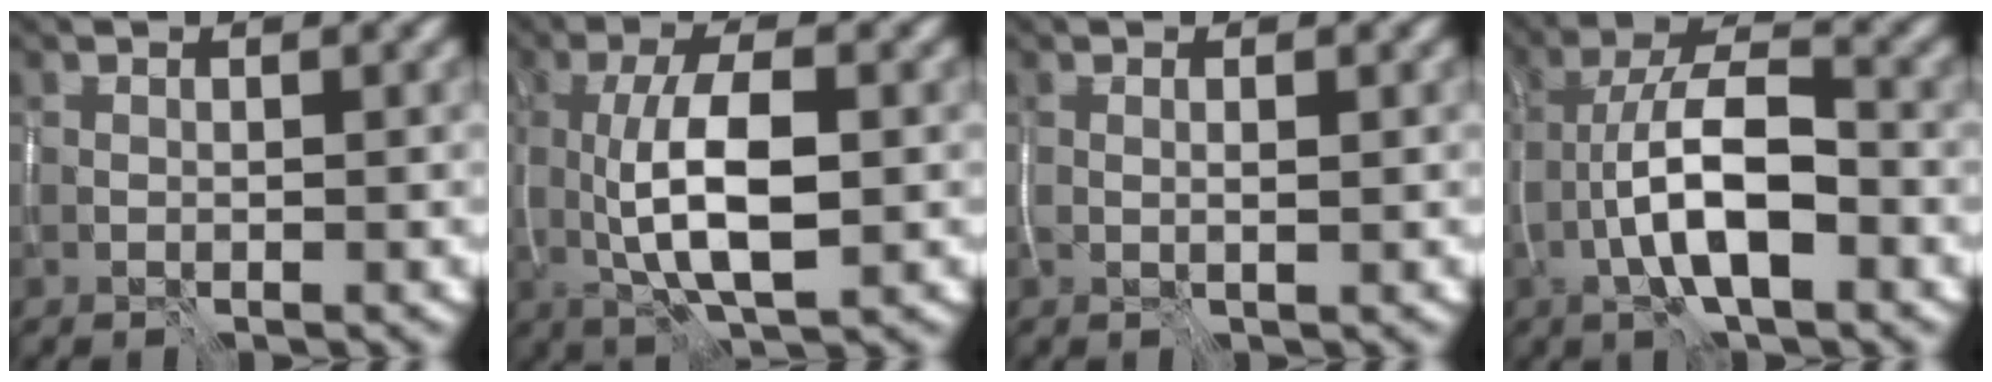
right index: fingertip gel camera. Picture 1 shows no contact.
{"total": 7.0, "force": [-0.3, 2.6, 6.6], "torque": [-0.120, -0.002, -0.005]}
{"total": 0.9, "force": [0.2, 0.1, 0.9], "torque": [-0.009, -0.001, 0.001]}
{"total": 7.3, "force": [-2.6, 2.4, 6.4], "torque": [-0.108, 0.016, -0.051]}